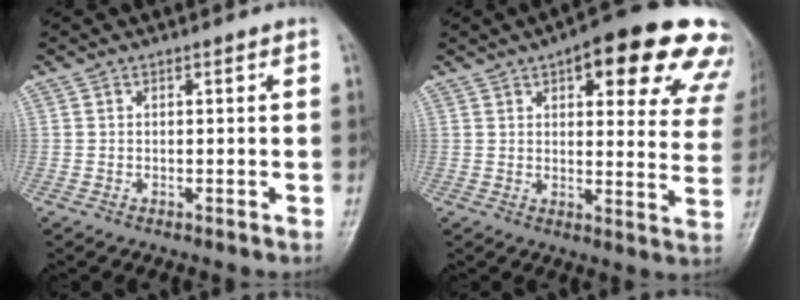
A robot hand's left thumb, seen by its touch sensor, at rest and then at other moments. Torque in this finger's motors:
{"motor_torque": [0.47, 0.54, 0.88, -0.38, 0.07]}